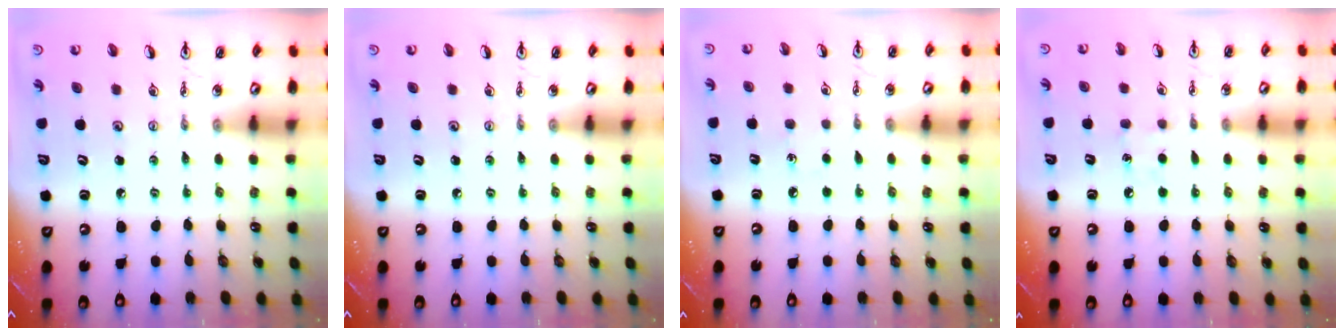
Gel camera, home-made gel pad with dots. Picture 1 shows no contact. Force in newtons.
{"total": 0.0}
{"total": 3.7, "press": 3.6, "slide": 0.5}
{"total": 5.6, "press": 5.6, "slide": 0.7}